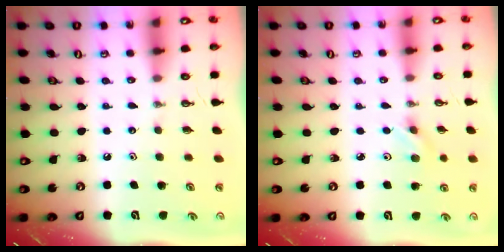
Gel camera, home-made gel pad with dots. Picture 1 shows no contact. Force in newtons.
{"total": 3.4, "press": 3.1, "slide": 1.3}